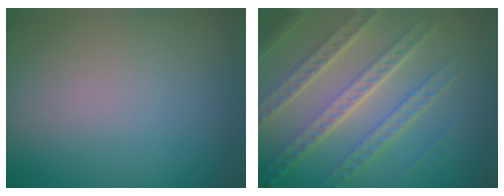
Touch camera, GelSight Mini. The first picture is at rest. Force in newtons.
{"total": 7.1, "press": 5.0, "slide": 5.0}